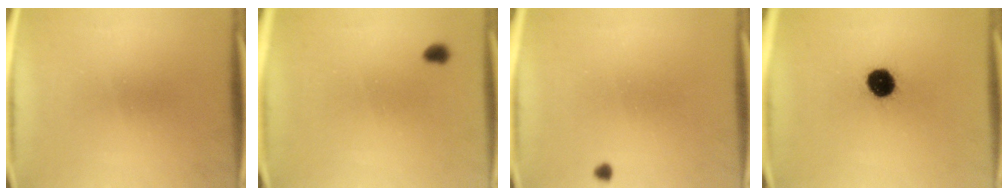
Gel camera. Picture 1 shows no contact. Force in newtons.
{"total": 1.3}
{"total": 0.7}
{"total": 8.6}